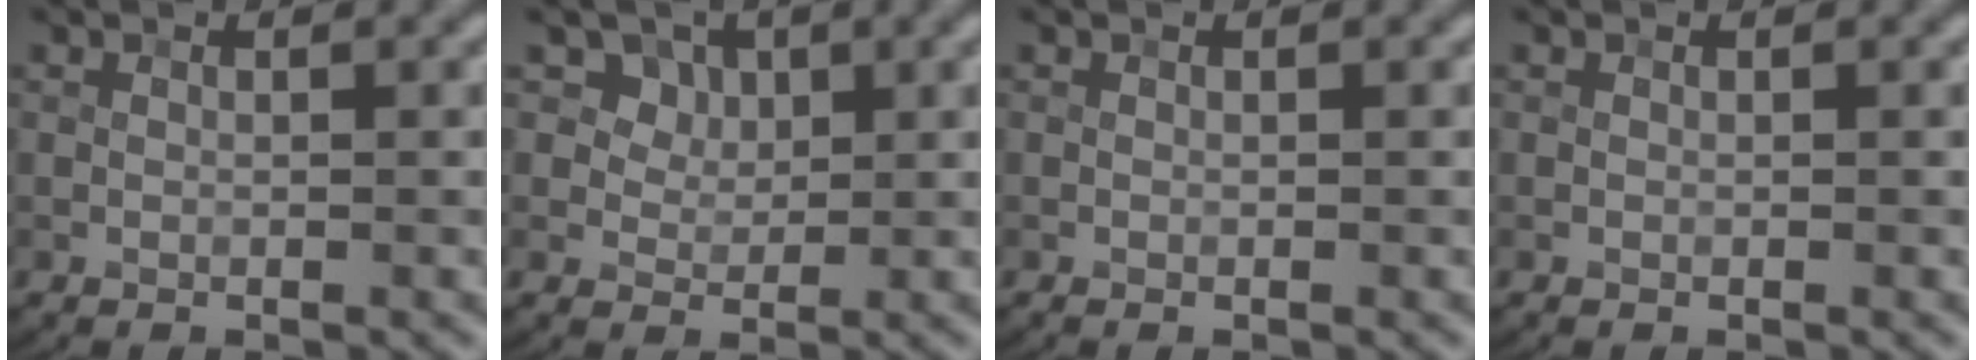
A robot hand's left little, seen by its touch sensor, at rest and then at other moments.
{"total": 3.9, "force": [2.3, 2.9, 1.5], "torque": [-0.039, -0.015, 0.045]}
{"total": 0.0}
{"total": 0.0}